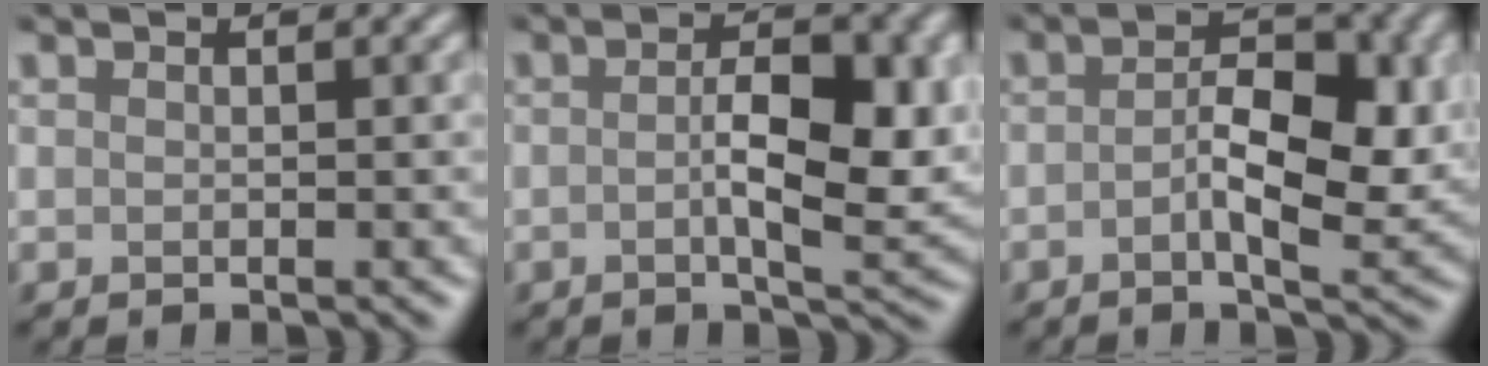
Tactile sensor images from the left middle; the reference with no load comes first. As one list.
[{"total": 6.4, "force": [-0.1, 2.3, 6.0], "torque": [-0.094, -0.006, -0.001]}, {"total": 5.9, "force": [-0.5, 2.6, 5.3], "torque": [-0.081, -0.003, -0.011]}]